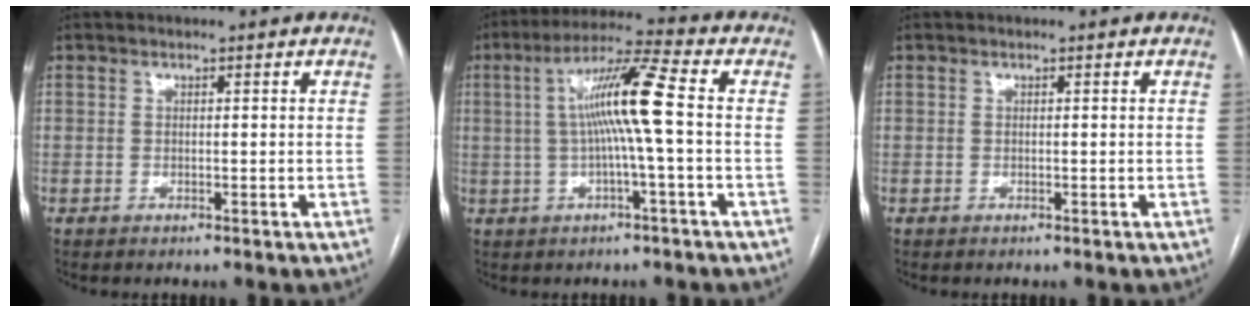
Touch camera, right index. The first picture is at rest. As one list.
[{"total": 10.0, "force": [0.3, -0.7, 10.0], "torque": [-0.183, 0.017, 0.004]}, {"total": 0.0}]